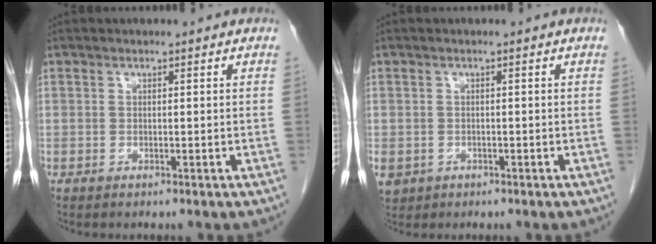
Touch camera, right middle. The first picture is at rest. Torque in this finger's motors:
{"motor_torque": [0.65, -0.31, 0.43, 0.10]}